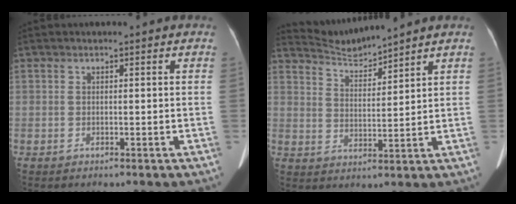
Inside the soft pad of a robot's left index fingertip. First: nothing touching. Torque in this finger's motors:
{"motor_torque": [-0.12, -0.30, -0.33, -0.06]}